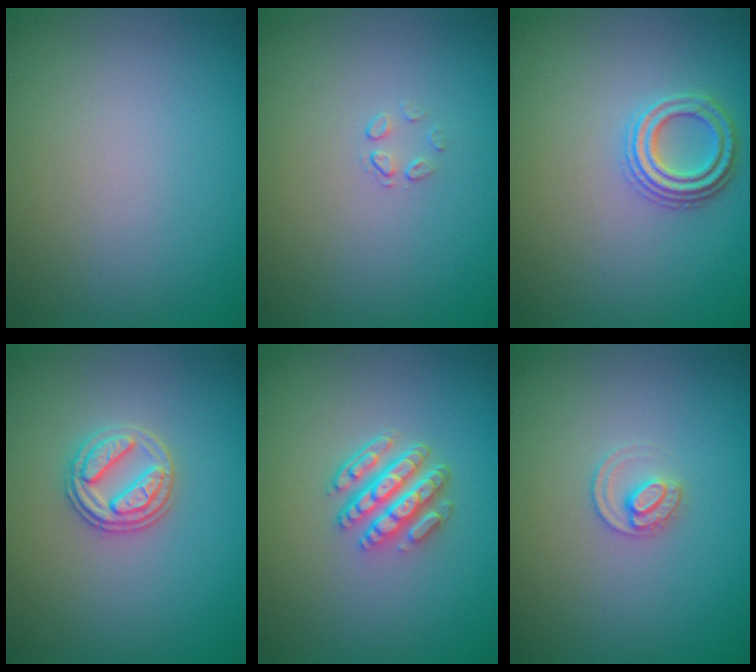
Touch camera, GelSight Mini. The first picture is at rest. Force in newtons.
{"total": 0.7, "press": 0.4, "slide": 0.6}
{"total": 2.7, "press": 2.6, "slide": 0.8}
{"total": 2.8, "press": 2.7, "slide": 0.8}
{"total": 4.7, "press": 3.5, "slide": 3.1}
{"total": 1.7, "press": 1.7, "slide": 0.1}